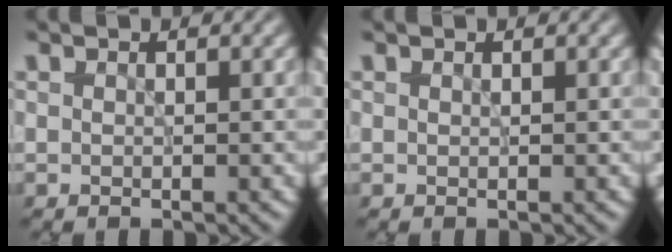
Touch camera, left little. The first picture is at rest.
{"total": 0.0}